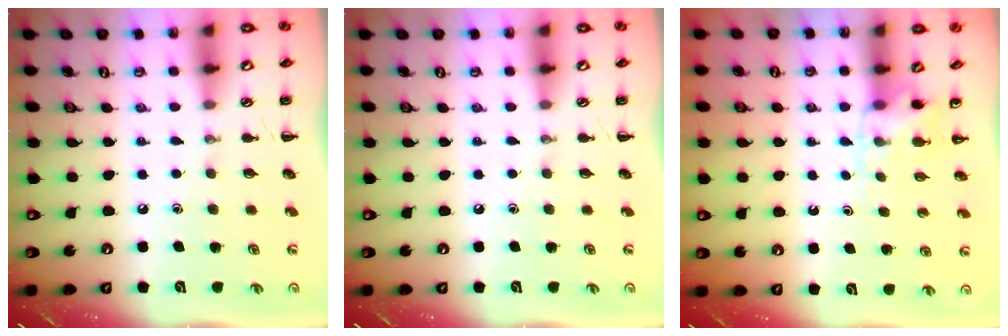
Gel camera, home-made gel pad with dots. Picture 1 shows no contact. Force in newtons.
{"total": 0.0}
{"total": 4.5, "press": 4.3, "slide": 1.4}